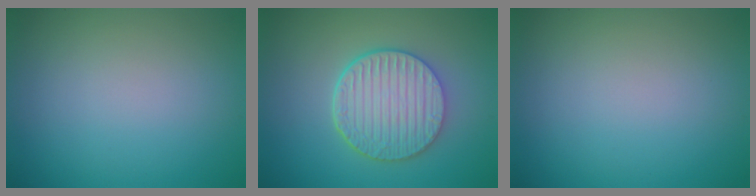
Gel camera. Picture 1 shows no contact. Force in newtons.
{"total": 6.0, "press": 4.5, "slide": 4.0}
{"total": 0.0}